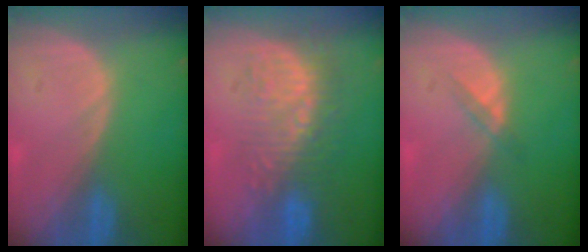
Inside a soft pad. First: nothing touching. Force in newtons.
{"total": 9.1, "press": 8.5, "slide": 3.2}
{"total": 1.8, "press": 1.4, "slide": 1.0}